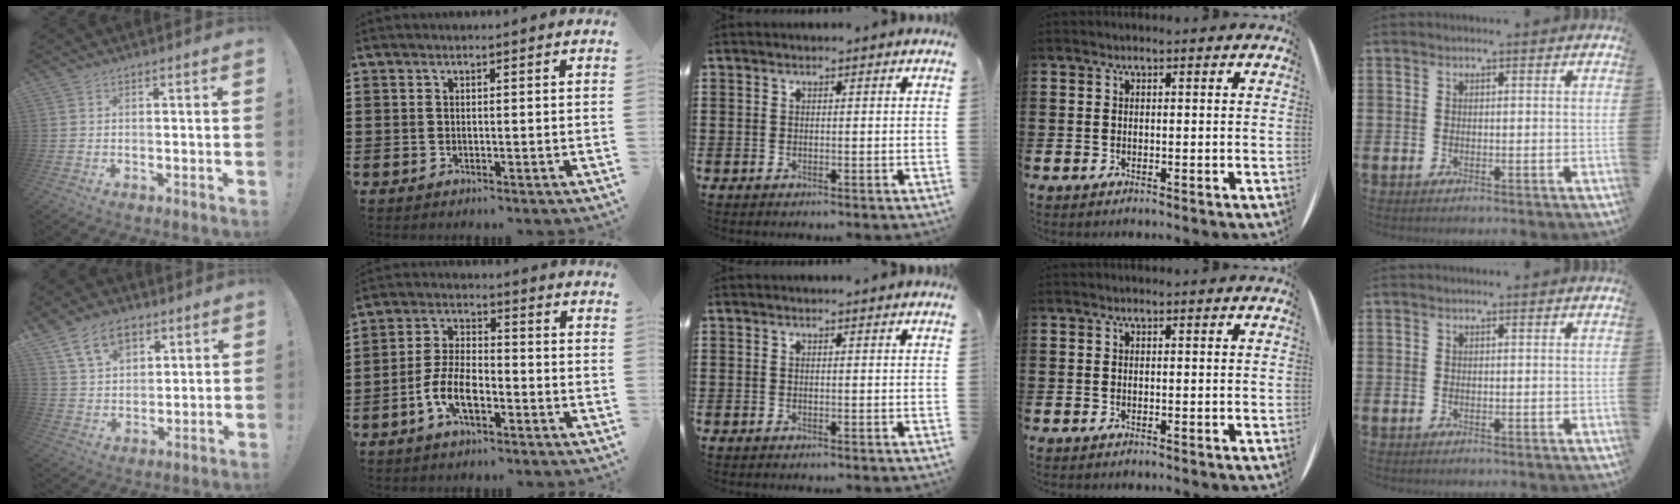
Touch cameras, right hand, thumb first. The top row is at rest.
{"thumb": {"total": 13.0, "force": [7.1, 8.6, 6.7], "torque": [-0.110, -0.024, 0.137]}, "index": {"total": 7.1, "force": [-3.2, 2.9, 5.6], "torque": [-0.134, -0.006, -0.066]}}